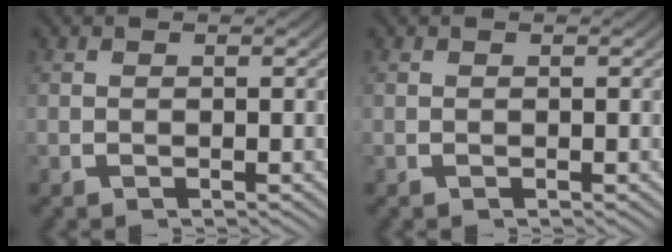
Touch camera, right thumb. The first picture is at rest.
{"total": 0.0}